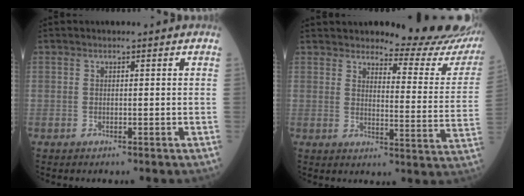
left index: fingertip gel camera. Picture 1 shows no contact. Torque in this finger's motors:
{"motor_torque": [0.67, -0.60, 0.36, 0.10]}